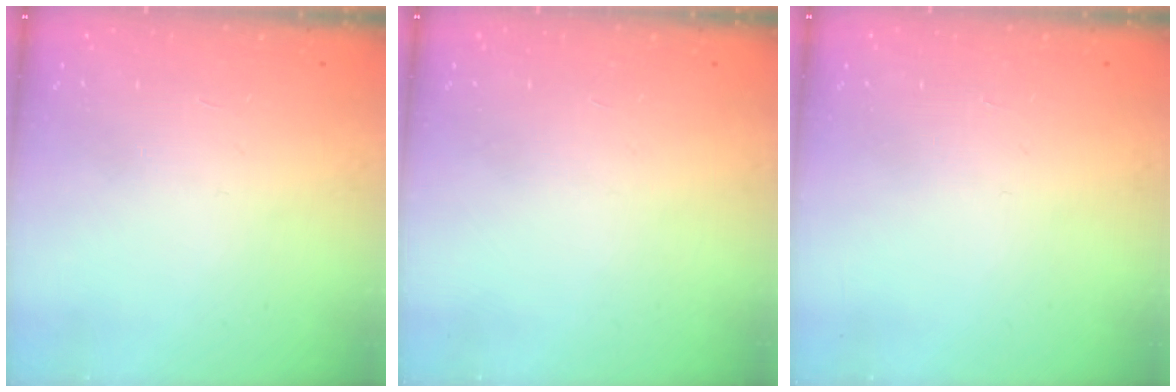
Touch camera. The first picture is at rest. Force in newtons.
{"total": 0.0}
{"total": 0.0}